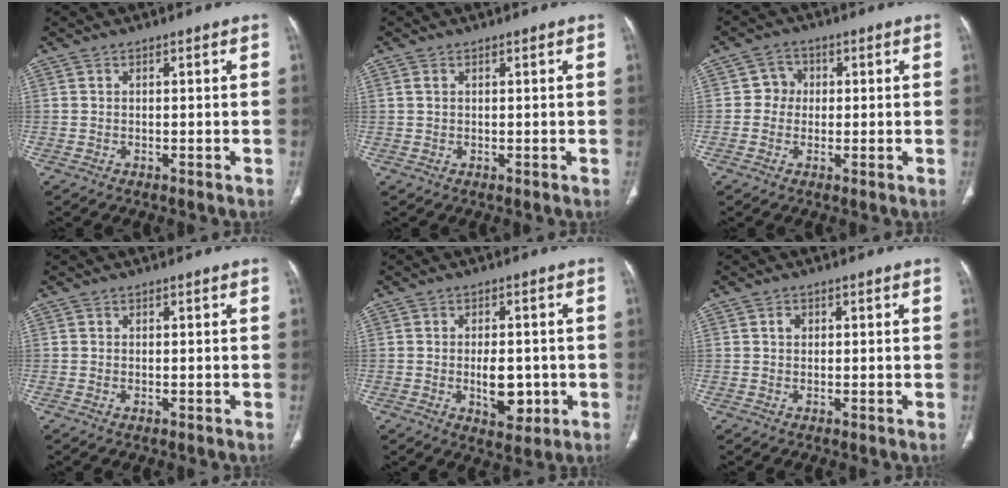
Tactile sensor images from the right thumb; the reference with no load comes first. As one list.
[{"total": 0.9, "force": [0.4, 0.5, 0.6], "torque": [-0.018, 0.010, 0.012]}, {"total": 3.6, "force": [0.1, 3.4, 1.0], "torque": [0.009, 0.010, -0.005]}, {"total": 0.5, "force": [-0.1, 0.3, 0.4], "torque": [-0.011, -0.001, -0.001]}, {"total": 7.4, "force": [-1.4, 4.1, 6.0], "torque": [-0.071, -0.001, -0.010]}, {"total": 1.3, "force": [0.3, 1.1, 0.6], "torque": [-0.007, 0.002, 0.004]}]